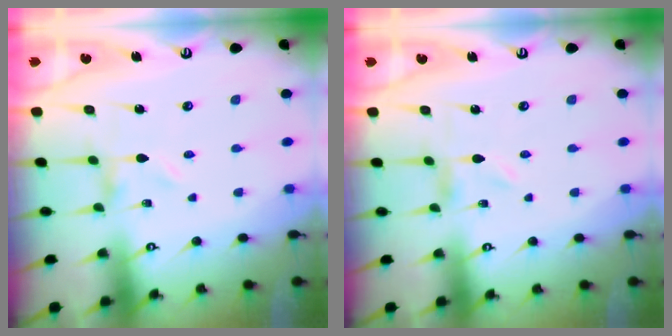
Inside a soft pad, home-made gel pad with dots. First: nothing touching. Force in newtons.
{"total": 0.0}